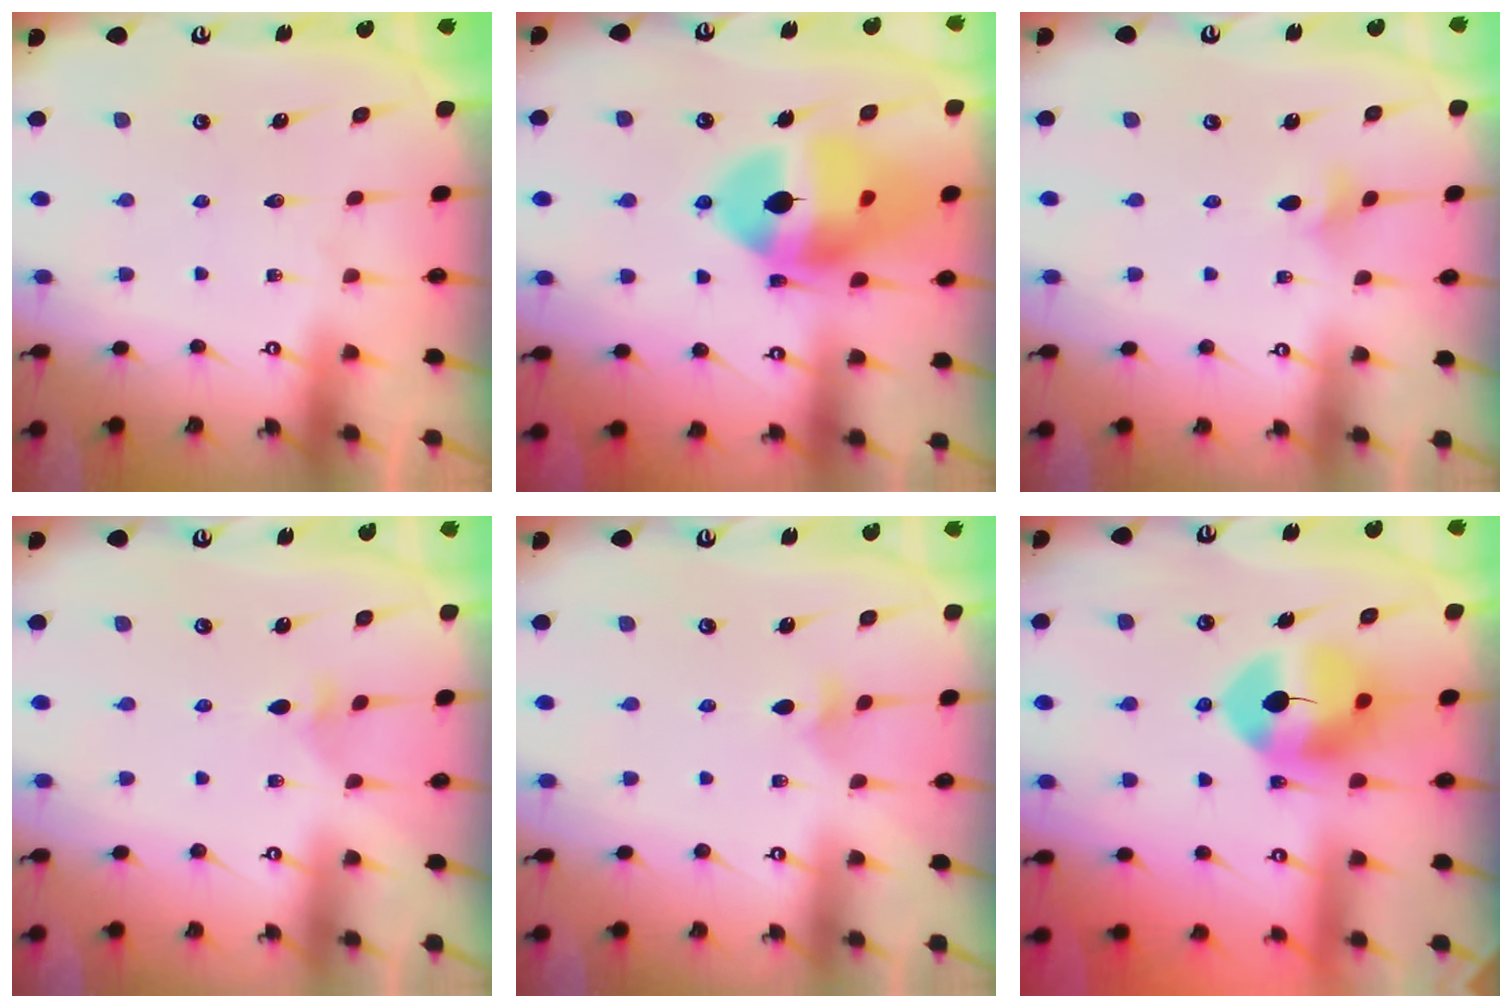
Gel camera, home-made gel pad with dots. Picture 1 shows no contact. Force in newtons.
{"total": 18.3, "press": 18.2, "slide": 1.9}
{"total": 2.9, "press": 2.8, "slide": 0.6}
{"total": 2.8, "press": 2.7, "slide": 0.7}
{"total": 4.1, "press": 4.0, "slide": 1.0}
{"total": 9.8, "press": 9.7, "slide": 1.3}